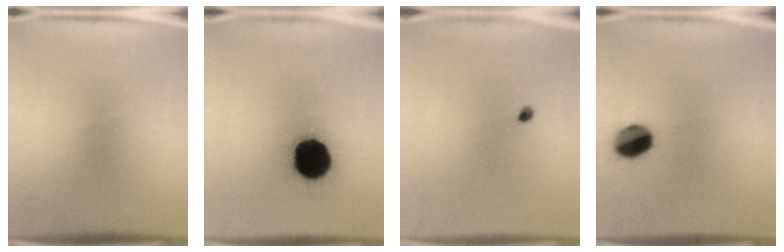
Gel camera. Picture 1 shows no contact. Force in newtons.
{"total": 18.6}
{"total": 0.9}
{"total": 7.5}